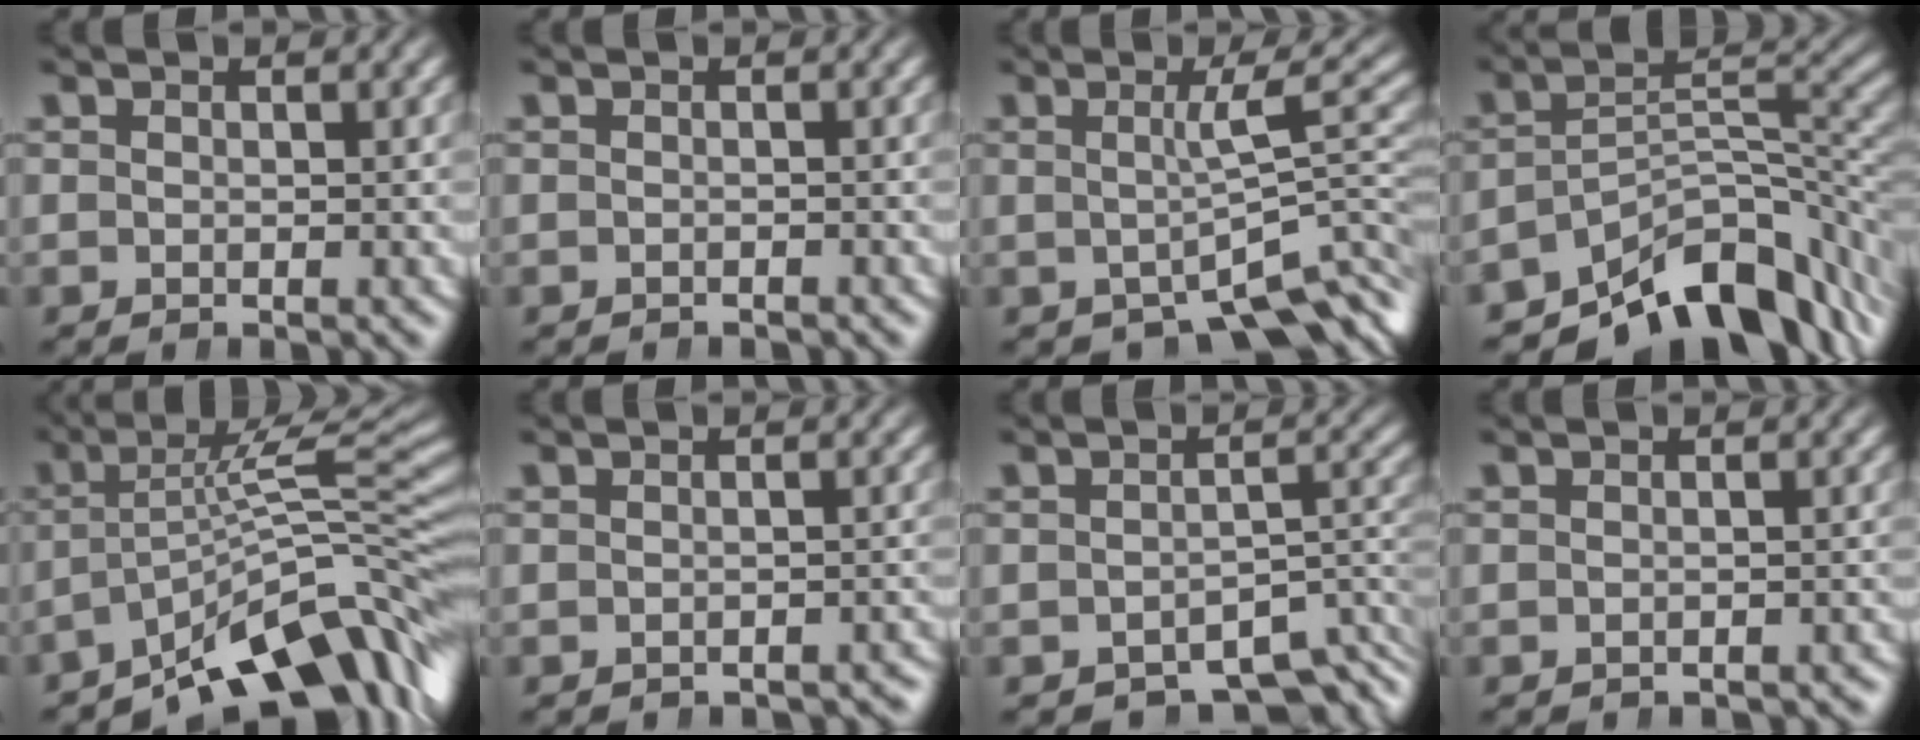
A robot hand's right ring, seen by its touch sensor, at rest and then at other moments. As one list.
[{"total": 0.8, "force": [-0.8, -0.1, -0.1], "torque": [0.004, -0.003, -0.011]}, {"total": 7.2, "force": [-3.1, 2.5, 6.0], "torque": [-0.068, -0.018, -0.032]}, {"total": 12.7, "force": [-7.0, 6.0, 8.8], "torque": [-0.102, -0.027, -0.099]}, {"total": 14.3, "force": [-7.1, 5.2, 11.2], "torque": [-0.140, -0.020, -0.085]}, {"total": 2.2, "force": [-2.2, 0.1, 0.2], "torque": [0.001, -0.006, -0.031]}, {"total": 7.7, "force": [-5.8, 3.1, 4.0], "torque": [-0.017, -0.013, -0.080]}, {"total": 1.9, "force": [-1.9, 0.0, 0.0], "torque": [0.003, -0.005, -0.026]}]